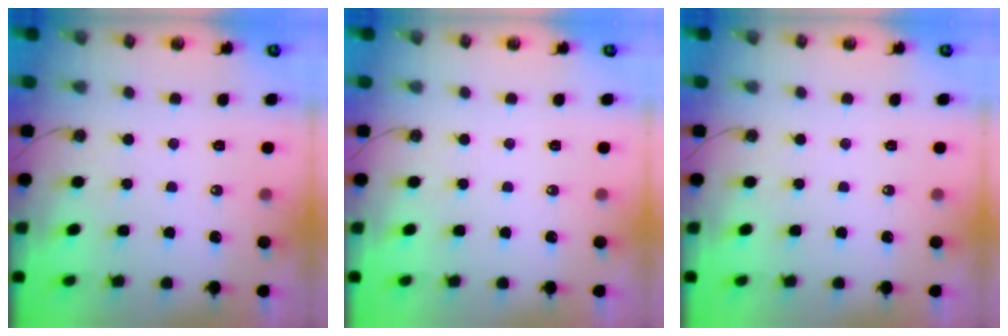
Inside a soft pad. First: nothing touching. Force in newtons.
{"total": 0.0}
{"total": 0.0}